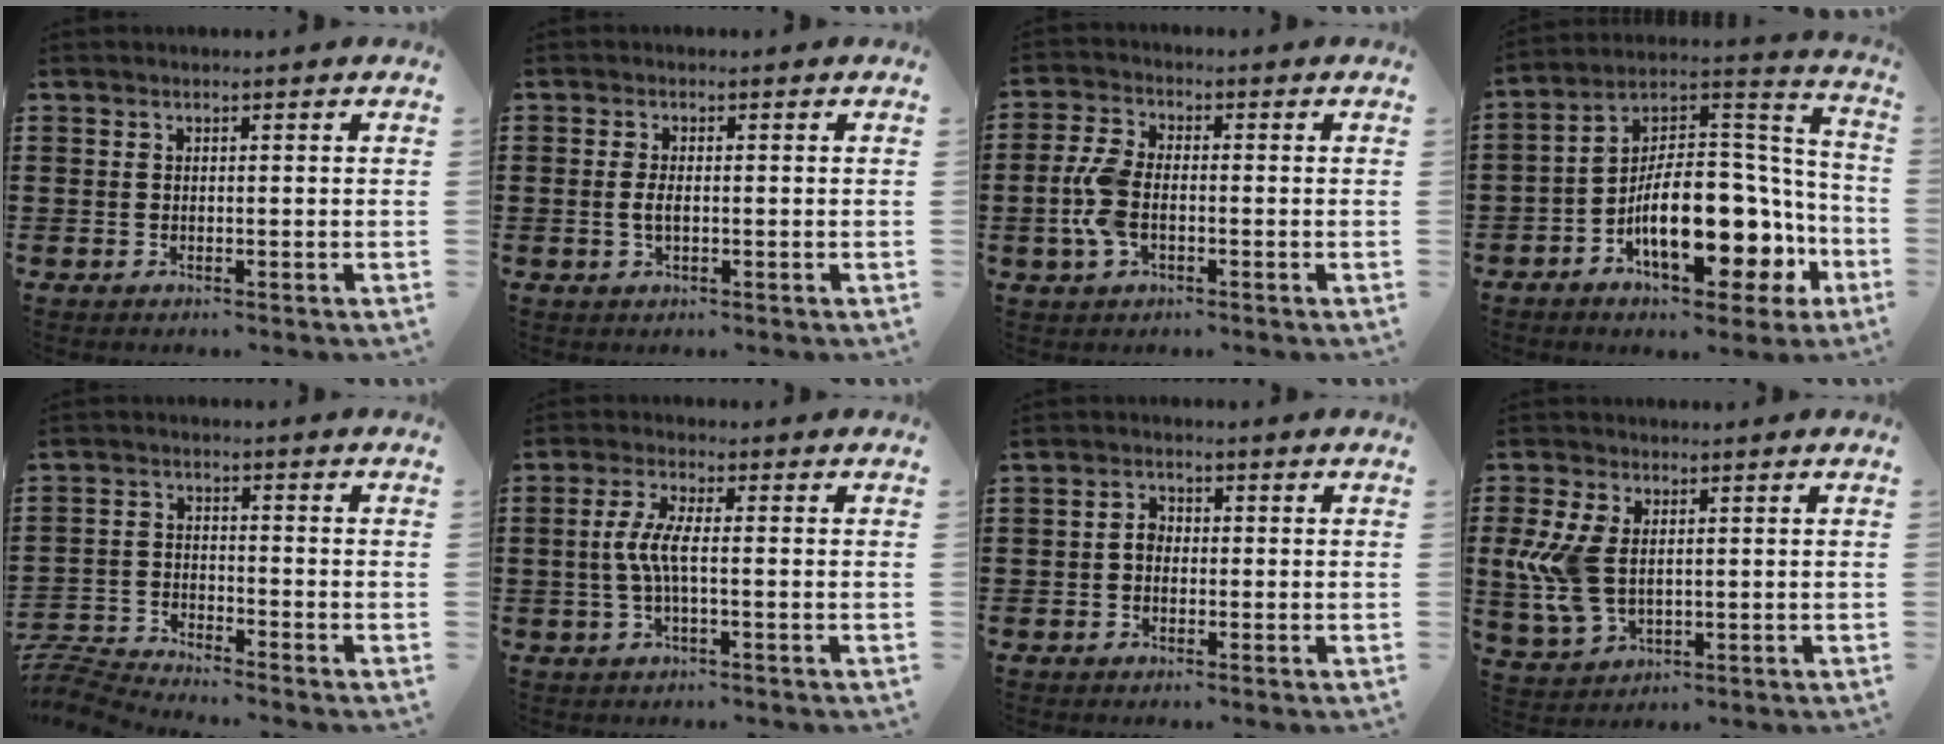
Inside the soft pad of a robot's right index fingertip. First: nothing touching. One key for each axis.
{"total": 2.0, "fx": -0.2, "fy": 0.9, "fz": 1.8, "tx": -0.042, "ty": 0.001, "tz": -0.008}
{"total": 6.7, "fx": -1.1, "fy": 3.6, "fz": 5.5, "tx": -0.139, "ty": -0.003, "tz": -0.029}
{"total": 17.6, "fx": -6.4, "fy": 8.6, "fz": 14.0, "tx": -0.219, "ty": -0.001, "tz": -0.102}
{"total": 4.3, "fx": -4.3, "fy": 0.1, "fz": 0.2, "tx": -0.028, "ty": -0.005, "tz": -0.096}
{"total": 4.9, "fx": -0.5, "fy": 1.0, "fz": 4.8, "tx": -0.116, "ty": -0.008, "tz": -0.021}
{"total": 2.1, "fx": -0.4, "fy": 1.5, "fz": 1.4, "tx": -0.028, "ty": 0.005, "tz": -0.010}
{"total": 7.5, "fx": 0.5, "fy": 4.8, "fz": 5.8, "tx": -0.148, "ty": 0.002, "tz": 0.005}